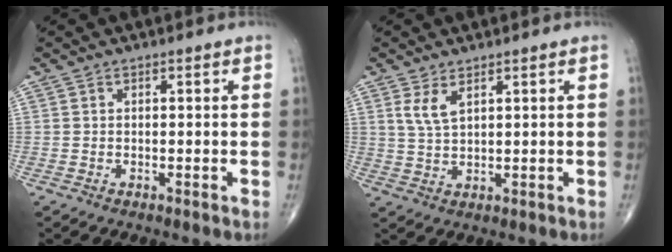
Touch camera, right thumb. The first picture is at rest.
{"total": 3.8, "force": [2.1, 1.4, 2.9], "torque": [-0.060, -0.009, 0.048]}